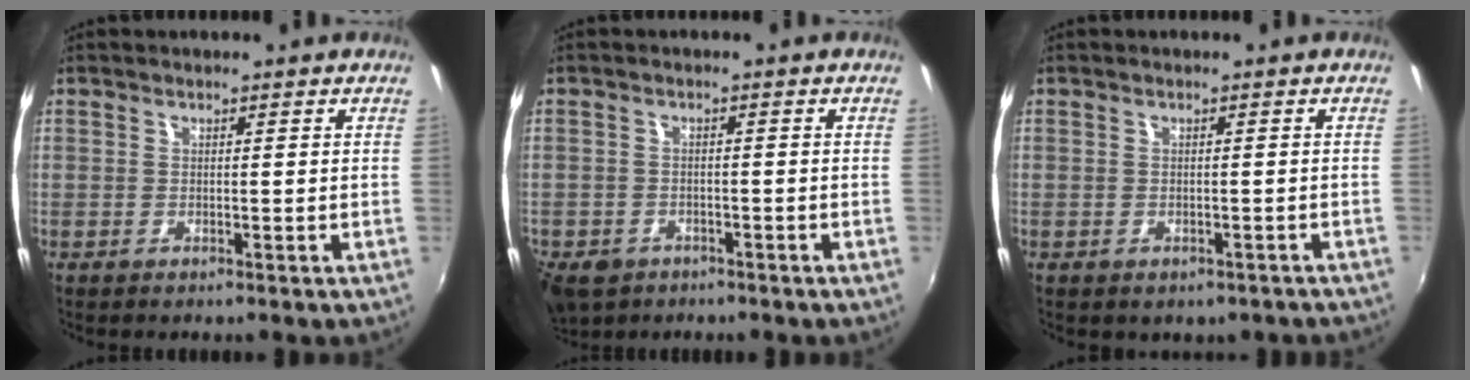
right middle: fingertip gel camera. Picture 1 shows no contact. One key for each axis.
{"total": 8.3, "fx": -5.0, "fy": 5.7, "fz": 3.5, "tx": -0.095, "ty": -0.017, "tz": -0.078}
{"total": 3.1, "fx": -2.1, "fy": 2.0, "fz": 1.2, "tx": -0.025, "ty": -0.008, "tz": -0.017}